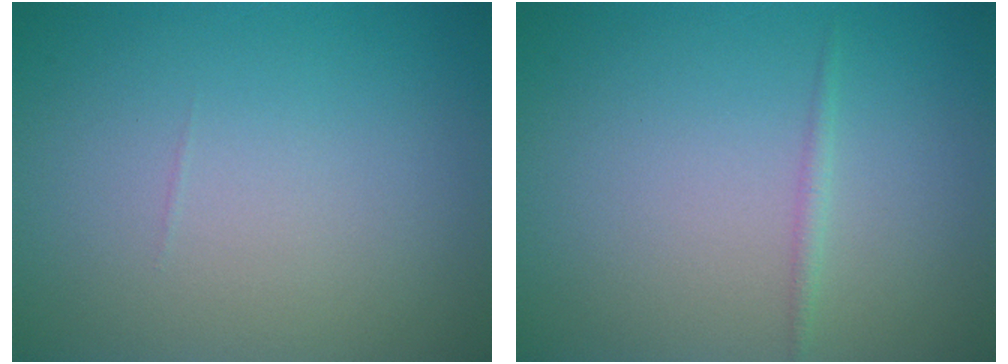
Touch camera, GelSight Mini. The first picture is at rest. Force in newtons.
{"total": 0.7, "press": 0.7, "slide": 0.0}